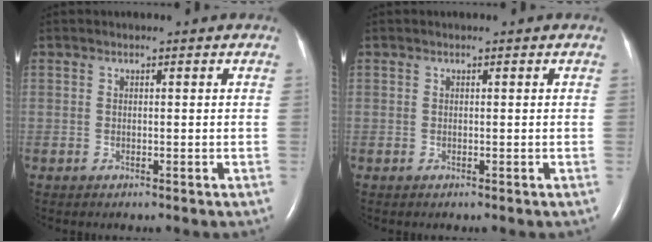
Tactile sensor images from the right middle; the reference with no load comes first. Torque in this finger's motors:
{"motor_torque": [0.00, 0.00, 0.00, 0.00]}